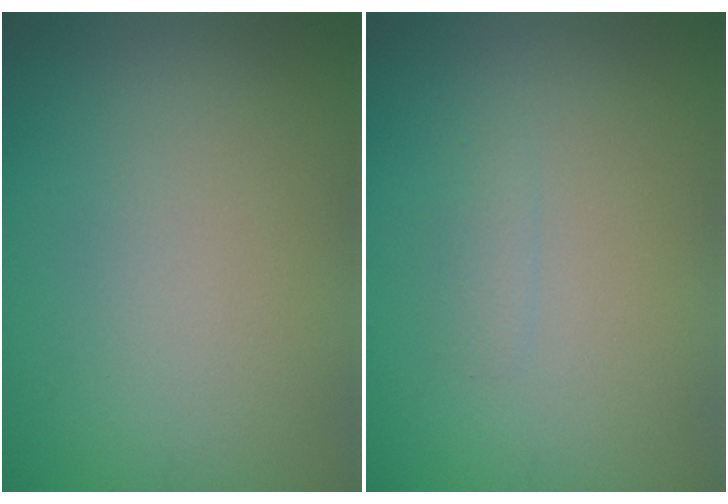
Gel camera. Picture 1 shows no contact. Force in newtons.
{"total": 0.7, "press": 0.7, "slide": 0.1}